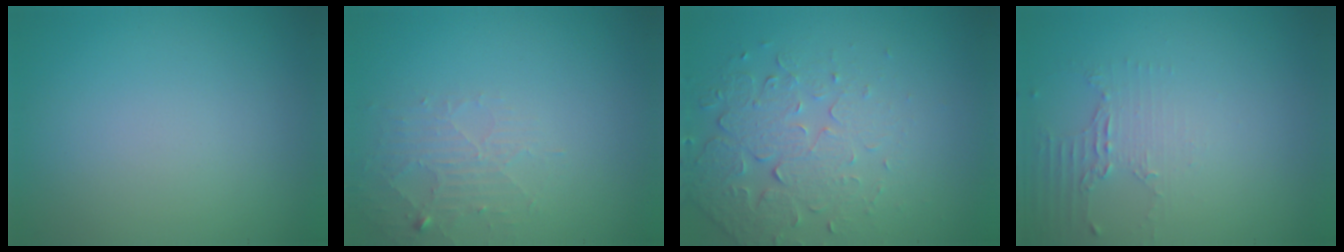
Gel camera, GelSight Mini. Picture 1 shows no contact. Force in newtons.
{"total": 2.2, "press": 2.2, "slide": 0.5}
{"total": 4.9, "press": 3.4, "slide": 3.6}
{"total": 1.9, "press": 1.4, "slide": 1.3}